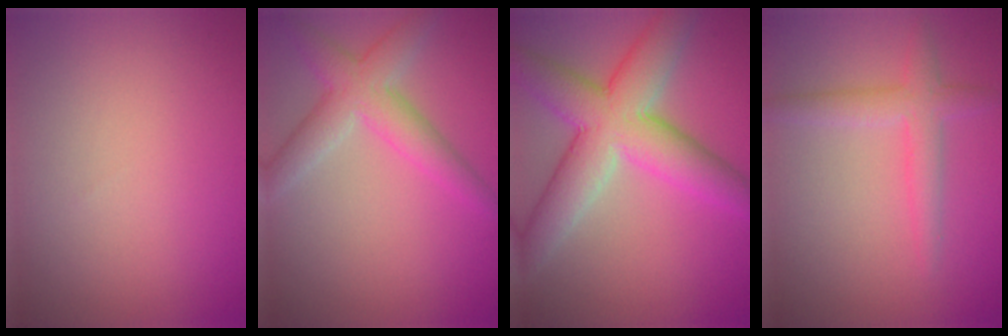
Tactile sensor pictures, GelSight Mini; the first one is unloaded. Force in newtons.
{"total": 3.5, "press": 3.5, "slide": 0.2}
{"total": 8.8, "press": 8.8, "slide": 0.3}
{"total": 2.8, "press": 2.8, "slide": 0.1}